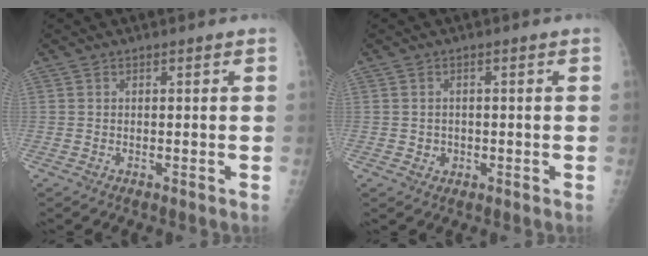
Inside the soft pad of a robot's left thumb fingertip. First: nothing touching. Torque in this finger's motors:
{"motor_torque": [-0.53, -0.10, 0.21, 0.12, -0.07]}